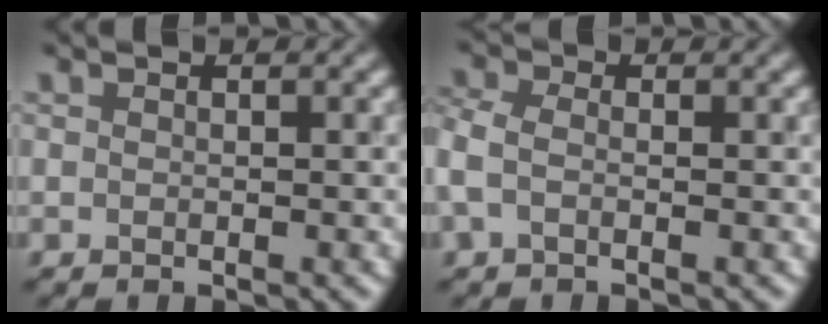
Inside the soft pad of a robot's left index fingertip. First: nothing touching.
{"total": 2.0, "force": [-0.4, 1.4, 1.4], "torque": [-0.042, 0.008, -0.018]}